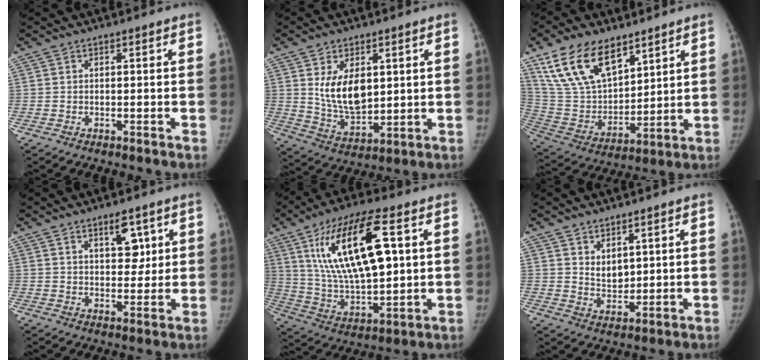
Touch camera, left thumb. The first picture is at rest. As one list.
[{"total": 11.1, "force": [2.7, 6.5, 8.5], "torque": [-0.123, -0.024, 0.066]}, {"total": 18.3, "force": [11.4, 9.6, 10.6], "torque": [-0.164, -0.046, 0.230]}, {"total": 6.2, "force": [3.0, 3.1, 4.5], "torque": [-0.043, -0.019, 0.046]}, {"total": 22.1, "force": [6.8, 8.4, 19.2], "torque": [-0.337, -0.012, 0.125]}, {"total": 4.3, "force": [2.1, 2.6, 2.7], "torque": [-0.030, -0.022, 0.047]}]